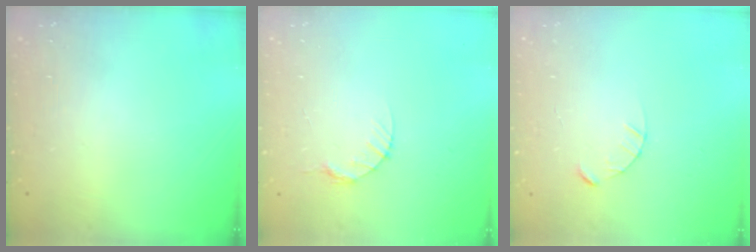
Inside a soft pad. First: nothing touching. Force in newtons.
{"total": 3.9, "press": 3.8, "slide": 0.5}
{"total": 2.4, "press": 2.4, "slide": 0.3}